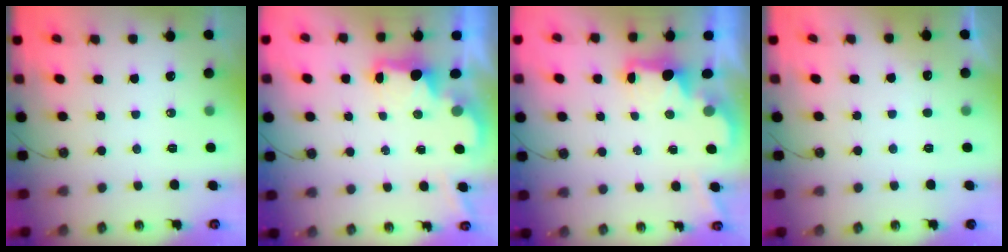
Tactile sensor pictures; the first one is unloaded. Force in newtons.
{"total": 2.1, "press": 1.9, "slide": 0.8}
{"total": 2.2, "press": 2.1, "slide": 0.8}
{"total": 2.6, "press": 2.4, "slide": 1.0}